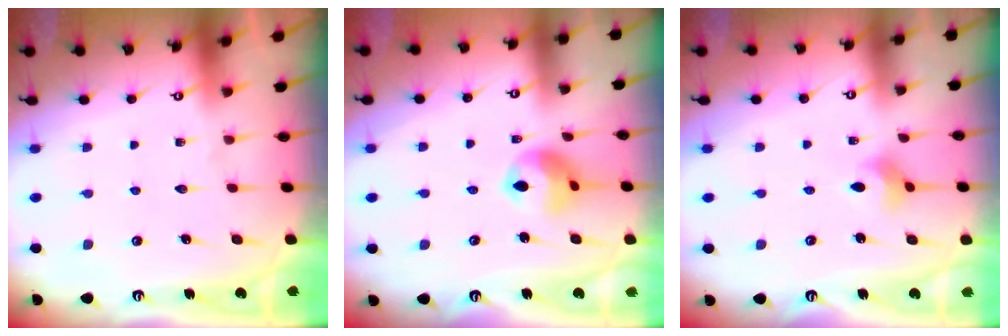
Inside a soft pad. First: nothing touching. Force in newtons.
{"total": 9.6, "press": 9.6, "slide": 0.7}
{"total": 3.6, "press": 3.6, "slide": 0.6}